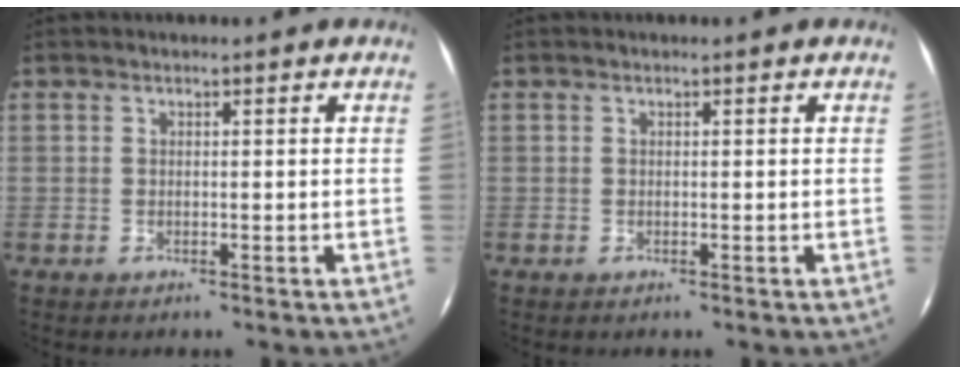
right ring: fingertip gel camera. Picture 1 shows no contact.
{"total": 0.0}